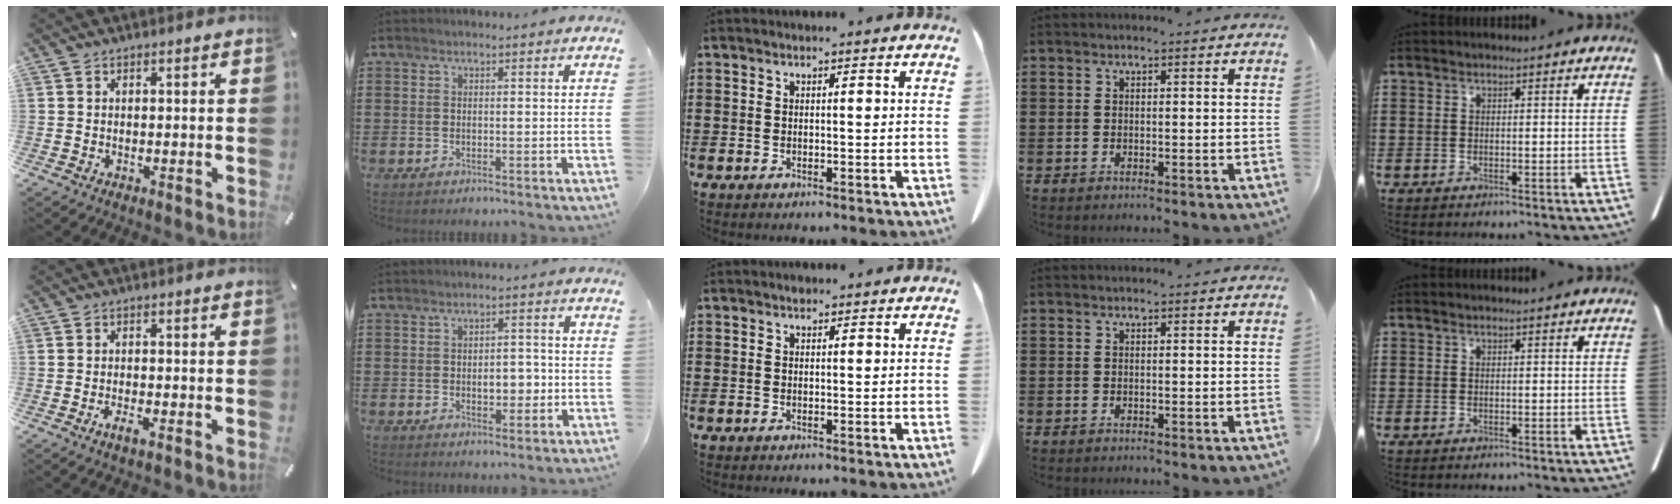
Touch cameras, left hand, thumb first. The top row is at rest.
{"thumb": {"total": 2.4, "force": [-1.3, 0.7, 2.0], "torque": [-0.032, 0.003, -0.022]}, "index": {"total": 4.4, "force": [-0.7, 2.4, 3.6], "torque": [-0.054, 0.000, -0.020]}, "middle": {"total": 0.7, "force": [0.4, 0.4, 0.2], "torque": [-0.006, 0.002, 0.009]}}